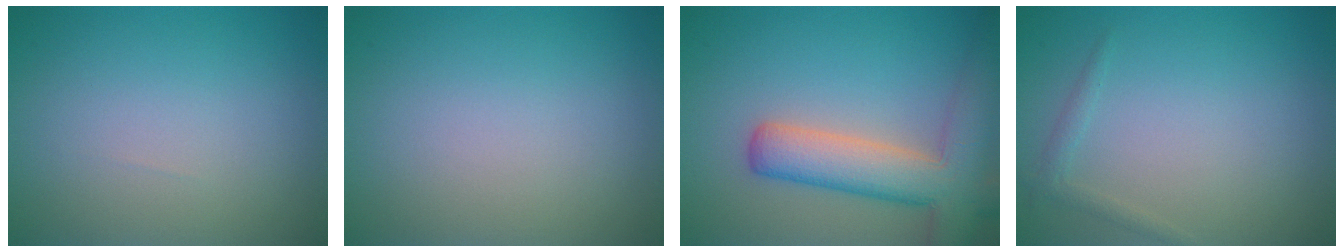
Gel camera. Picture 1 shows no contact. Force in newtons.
{"total": 0.0}
{"total": 7.5, "press": 7.4, "slide": 0.5}
{"total": 1.1, "press": 1.1, "slide": 0.0}